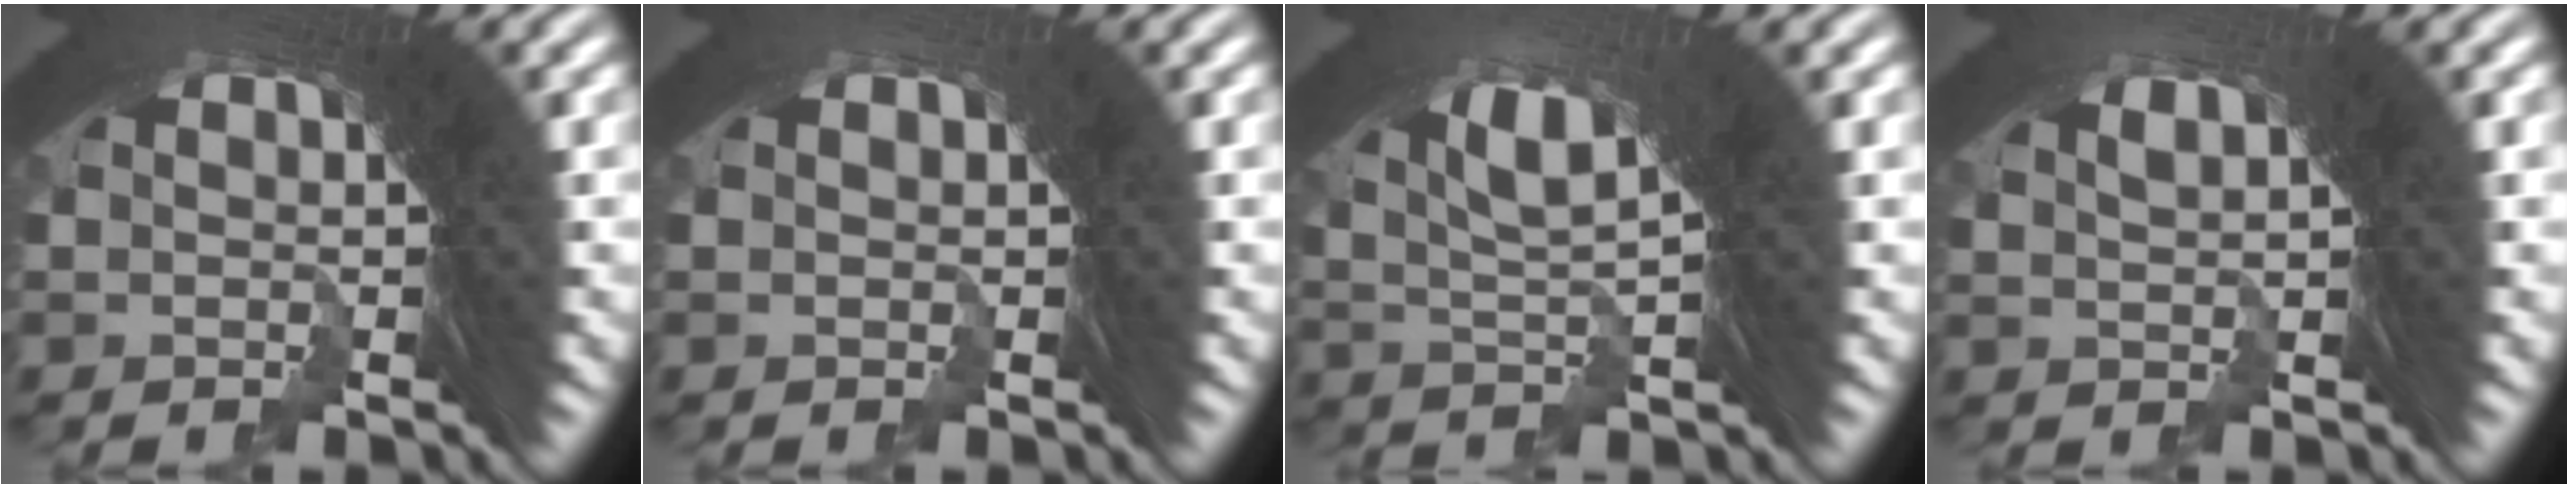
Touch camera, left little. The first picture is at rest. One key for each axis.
{"total": 1.2, "fx": -0.7, "fy": -0.5, "fz": -0.9, "tx": 0.011, "ty": -0.008, "tz": -0.008}
{"total": 8.4, "fx": 0.6, "fy": 5.0, "fz": 6.7, "tx": -0.150, "ty": -0.017, "tz": 0.013}
{"total": 1.6, "fx": -0.1, "fy": 1.1, "fz": 1.2, "tx": -0.044, "ty": -0.008, "tz": 0.000}